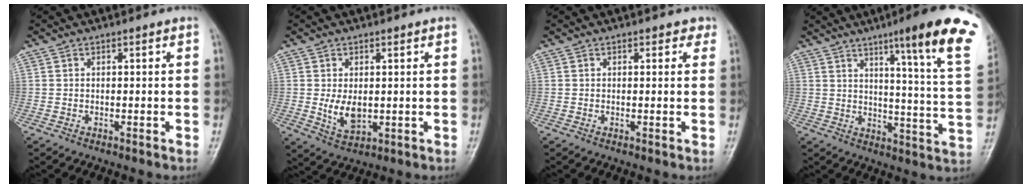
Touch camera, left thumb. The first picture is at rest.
{"total": 5.2, "force": [0.2, 3.2, 4.1], "torque": [-0.064, -0.013, 0.014]}
{"total": 1.8, "force": [1.1, 1.1, 0.8], "torque": [0.009, -0.002, 0.007]}
{"total": 19.8, "force": [11.0, 1.4, 16.4], "torque": [-0.199, -0.050, 0.138]}